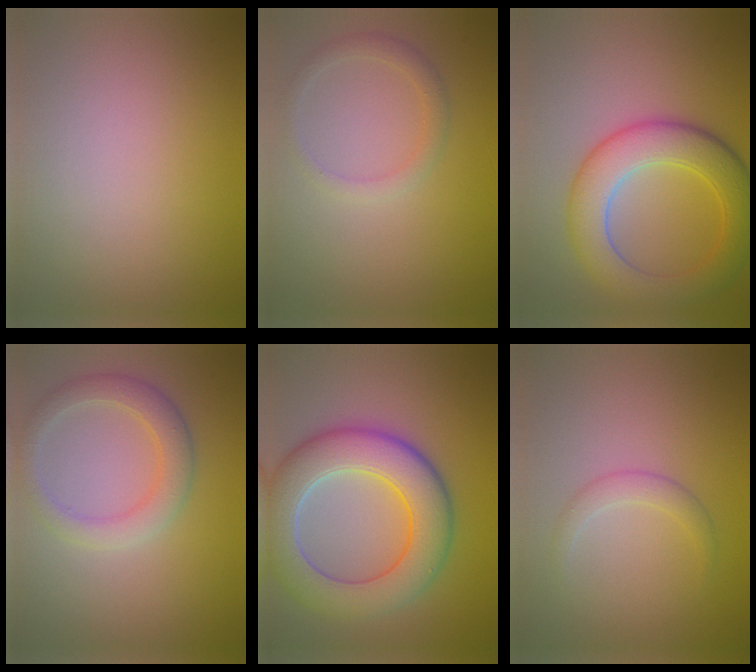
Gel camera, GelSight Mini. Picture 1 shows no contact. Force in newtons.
{"total": 1.7, "press": 1.7, "slide": 0.2}
{"total": 7.3, "press": 7.3, "slide": 0.2}
{"total": 3.4, "press": 3.4, "slide": 0.3}
{"total": 9.4, "press": 9.3, "slide": 0.8}
{"total": 1.6, "press": 1.6, "slide": 0.0}